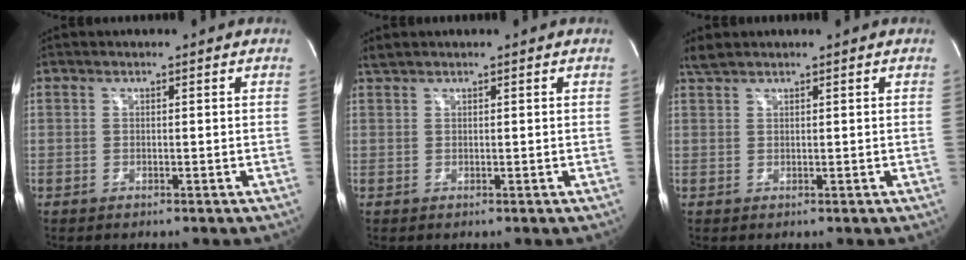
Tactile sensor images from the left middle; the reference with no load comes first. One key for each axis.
{"total": 0.9, "fx": 0.9, "fy": -0.1, "fz": 0.1, "tx": -0.011, "ty": 0.011, "tz": 0.024}
{"total": 1.7, "fx": 1.6, "fy": 0.1, "fz": 0.4, "tx": -0.018, "ty": 0.013, "tz": 0.038}